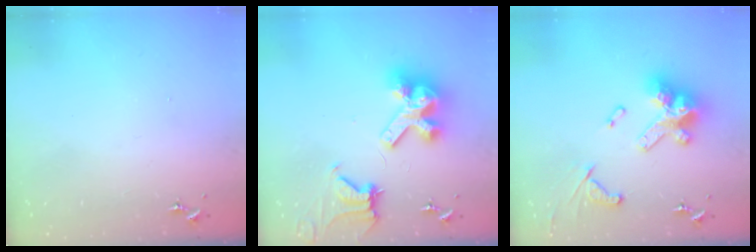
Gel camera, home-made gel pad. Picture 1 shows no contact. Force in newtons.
{"total": 15.5, "press": 15.3, "slide": 1.9}
{"total": 19.3, "press": 19.2, "slide": 2.0}